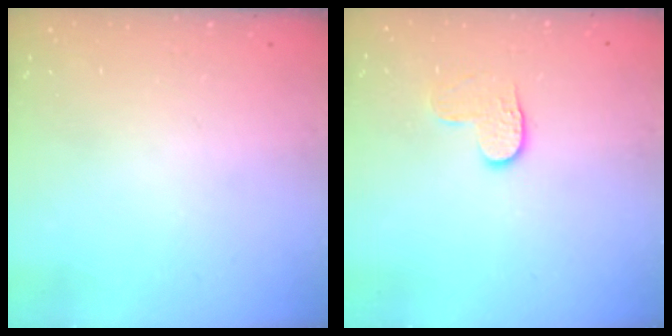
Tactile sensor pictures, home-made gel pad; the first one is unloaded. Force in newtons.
{"total": 4.7, "press": 4.7, "slide": 0.4}